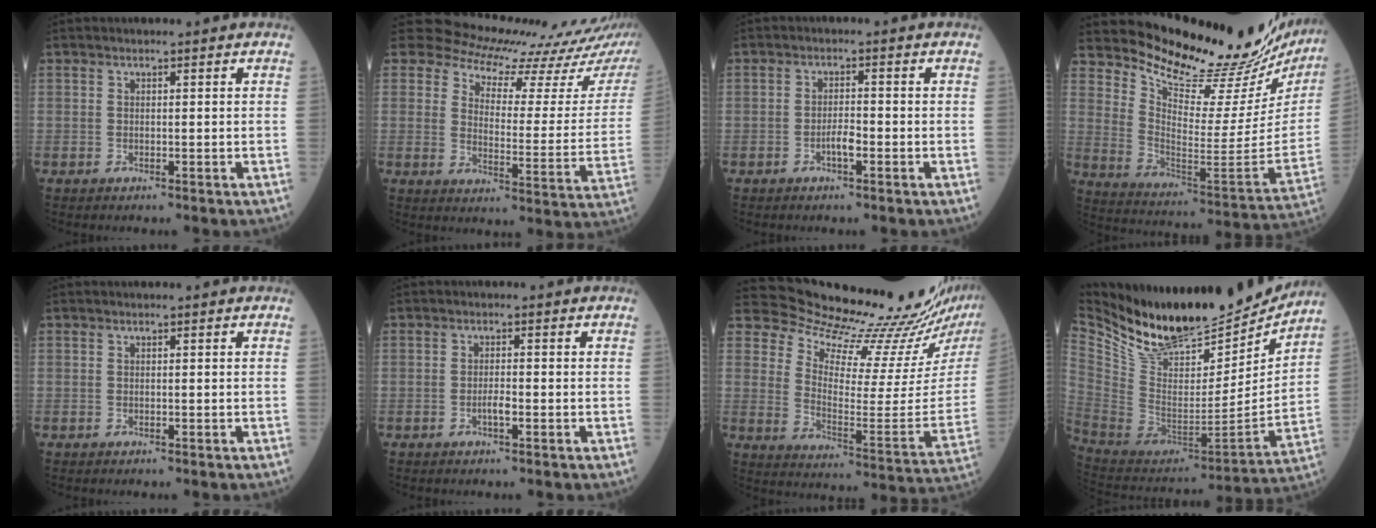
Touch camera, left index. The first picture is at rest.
{"total": 16.9, "force": [15.1, 4.7, 5.9], "torque": [-0.077, -0.066, 0.164]}
{"total": 2.4, "force": [-1.5, 0.5, 1.8], "torque": [-0.033, -0.002, -0.028]}
{"total": 25.8, "force": [24.1, 3.7, 8.6], "torque": [-0.141, -0.127, 0.322]}
{"total": 0.0}
{"total": 1.7, "force": [-1.1, 0.2, 1.3], "torque": [-0.025, -0.003, -0.020]}
{"total": 20.7, "force": [19.9, 0.6, 5.6], "torque": [-0.102, -0.126, 0.264]}
{"total": 23.4, "force": [20.4, 6.5, 9.4], "torque": [-0.177, -0.043, 0.333]}